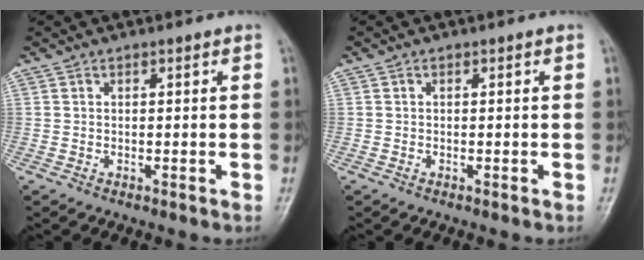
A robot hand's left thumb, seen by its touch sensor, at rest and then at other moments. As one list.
[{"total": 0.0}]